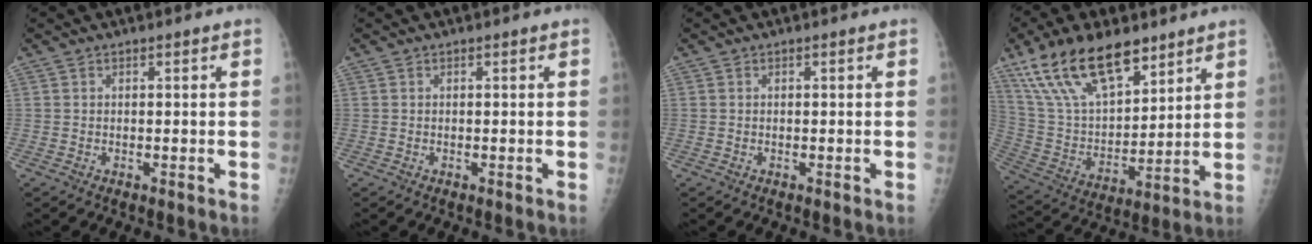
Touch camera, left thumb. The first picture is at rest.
{"total": 0.0}
{"total": 0.0}
{"total": 20.0, "force": [13.3, 8.8, 12.1], "torque": [-0.188, -0.050, 0.258]}